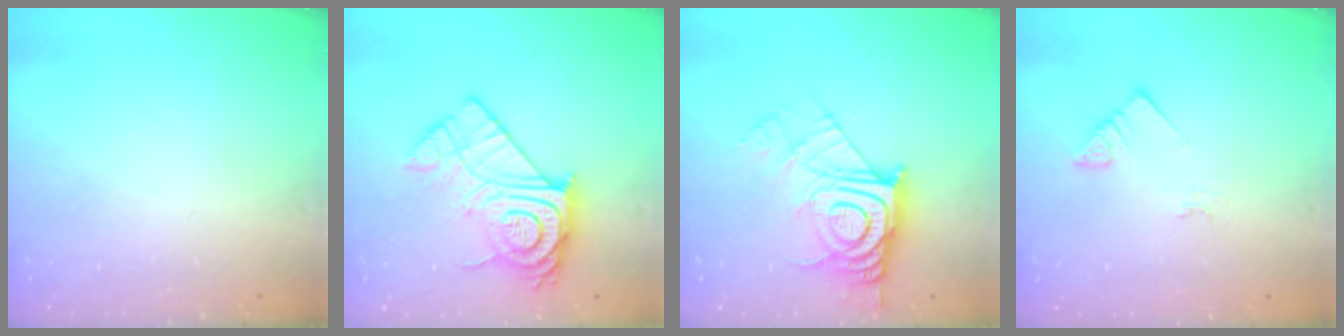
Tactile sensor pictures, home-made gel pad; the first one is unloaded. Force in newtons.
{"total": 16.3, "press": 16.2, "slide": 1.2}
{"total": 14.2, "press": 14.2, "slide": 1.2}
{"total": 3.7, "press": 3.7, "slide": 0.3}